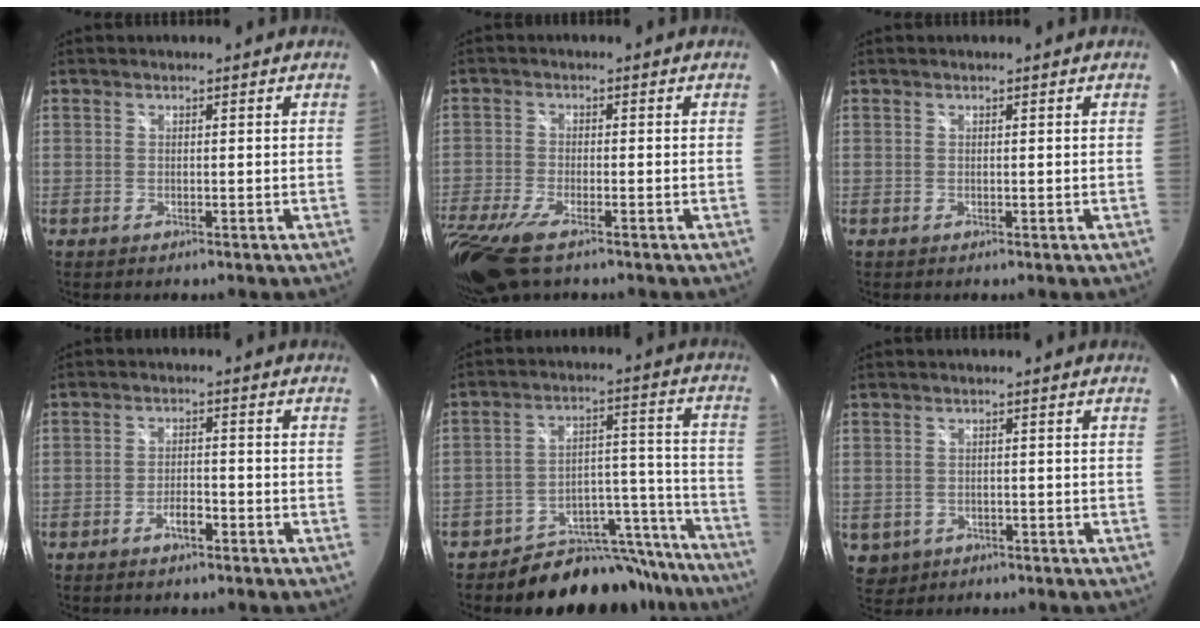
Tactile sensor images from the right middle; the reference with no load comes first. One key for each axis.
{"total": 13.1, "fx": -8.7, "fy": 4.5, "fz": 8.7, "tx": -0.211, "ty": -0.058, "tz": -0.162}
{"total": 0.0}
{"total": 3.3, "fx": -2.4, "fy": 1.2, "fz": 2.0, "tx": -0.045, "ty": 0.000, "tz": -0.041}
{"total": 19.1, "fx": -17.1, "fy": 7.9, "fz": 3.3, "tx": -0.034, "ty": 0.073, "tz": -0.231}
{"total": 4.7, "fx": -1.4, "fy": 4.1, "fz": 1.8, "tx": -0.049, "ty": -0.008, "tz": -0.009}